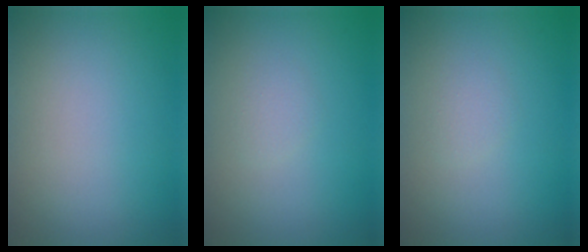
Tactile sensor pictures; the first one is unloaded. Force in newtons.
{"total": 0.8, "press": 0.8, "slide": 0.1}
{"total": 0.8, "press": 0.8, "slide": 0.1}